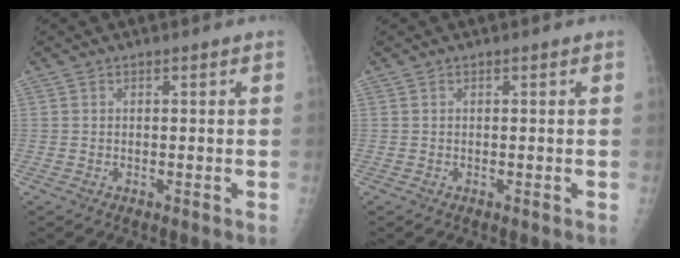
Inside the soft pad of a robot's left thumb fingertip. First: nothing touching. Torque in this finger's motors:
{"motor_torque": [0.00, 0.00, 0.00, 0.00, 0.00]}